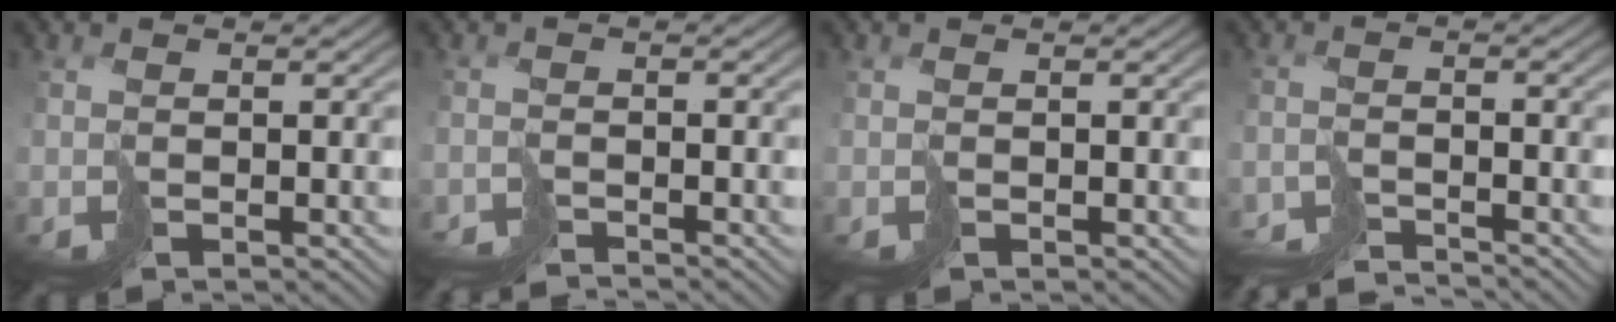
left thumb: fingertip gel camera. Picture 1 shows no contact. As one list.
[{"total": 2.0, "force": [-2.0, -0.1, 0.0], "torque": [0.002, -0.001, -0.045]}, {"total": 0.0}, {"total": 5.0, "force": [-4.9, 0.3, 1.0], "torque": [-0.022, -0.001, -0.093]}]